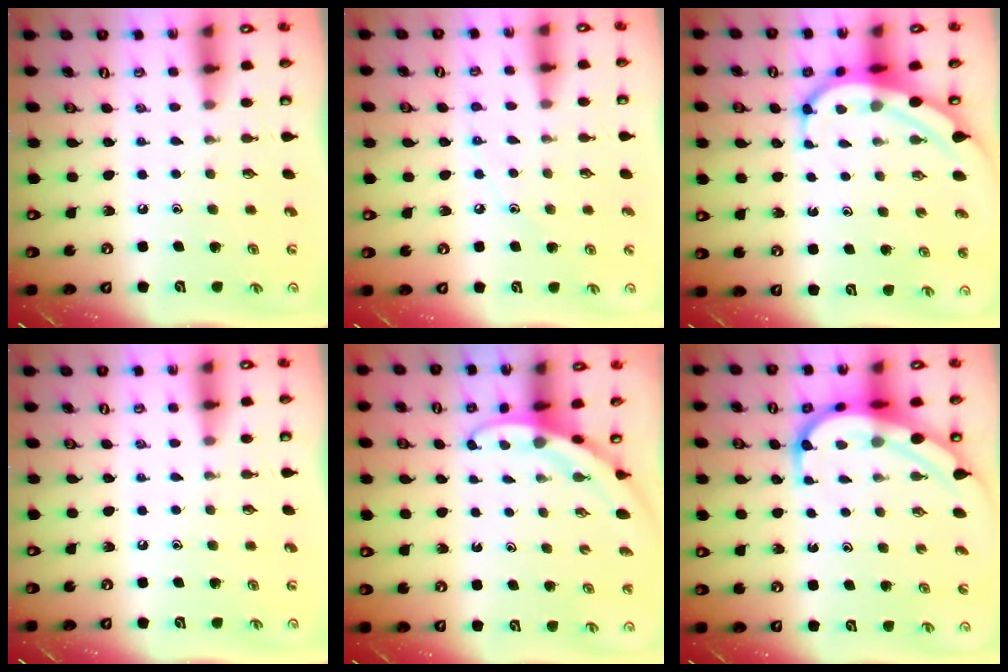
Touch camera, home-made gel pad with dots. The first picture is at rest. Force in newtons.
{"total": 5.3, "press": 5.3, "slide": 0.6}
{"total": 6.7, "press": 6.6, "slide": 0.8}
{"total": 0.0}
{"total": 3.2, "press": 3.2, "slide": 0.1}
{"total": 8.6, "press": 8.5, "slide": 0.9}